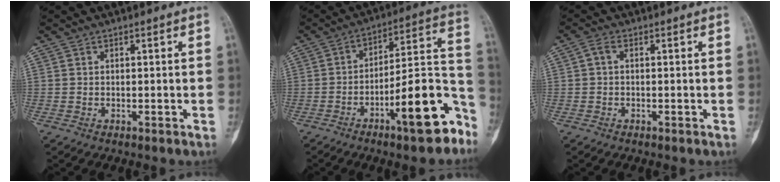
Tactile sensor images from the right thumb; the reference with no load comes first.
{"total": 17.6, "force": [-9.0, 4.9, 14.3], "torque": [-0.185, 0.078, -0.136]}
{"total": 2.9, "force": [0.2, 1.3, 2.6], "torque": [-0.054, 0.010, -0.002]}